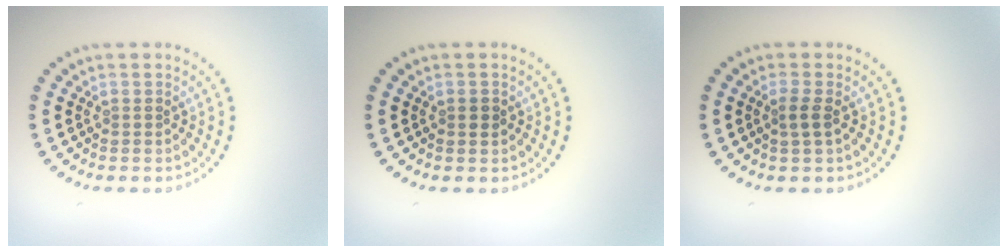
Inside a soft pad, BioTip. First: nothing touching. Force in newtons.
{"total": 0.8, "press": 0.8, "slide": 0.1}
{"total": 1.3, "press": 1.1, "slide": 0.7}